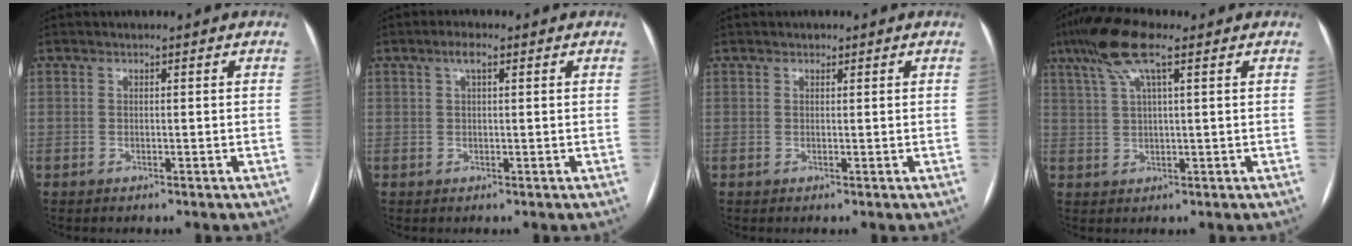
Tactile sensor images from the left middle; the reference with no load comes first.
{"total": 2.1, "force": [1.0, 0.5, 1.7], "torque": [-0.037, 0.009, 0.020]}
{"total": 0.6, "force": [0.5, 0.3, 0.2], "torque": [-0.006, -0.003, 0.007]}
{"total": 8.1, "force": [4.6, 1.0, 6.6], "torque": [-0.144, 0.026, 0.088]}